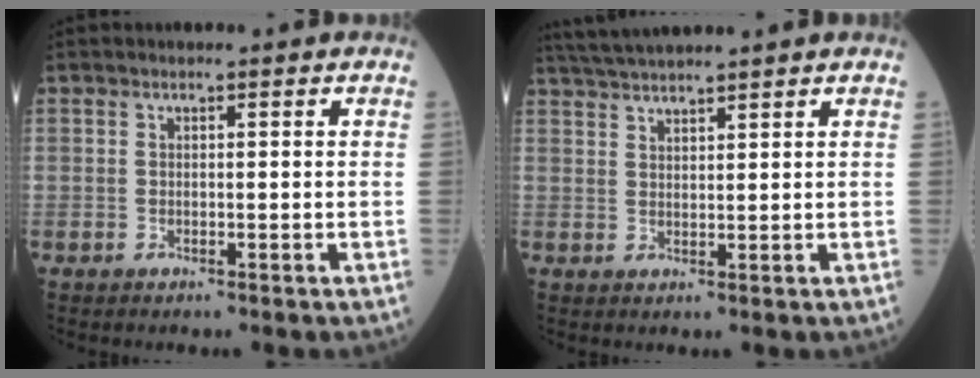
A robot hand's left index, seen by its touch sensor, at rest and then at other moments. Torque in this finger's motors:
{"motor_torque": [0.29, -0.57, 0.23, 0.13]}